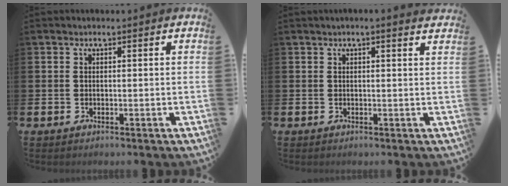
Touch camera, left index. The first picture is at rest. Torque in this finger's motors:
{"motor_torque": [1.03, -1.10, 0.74, 0.17]}